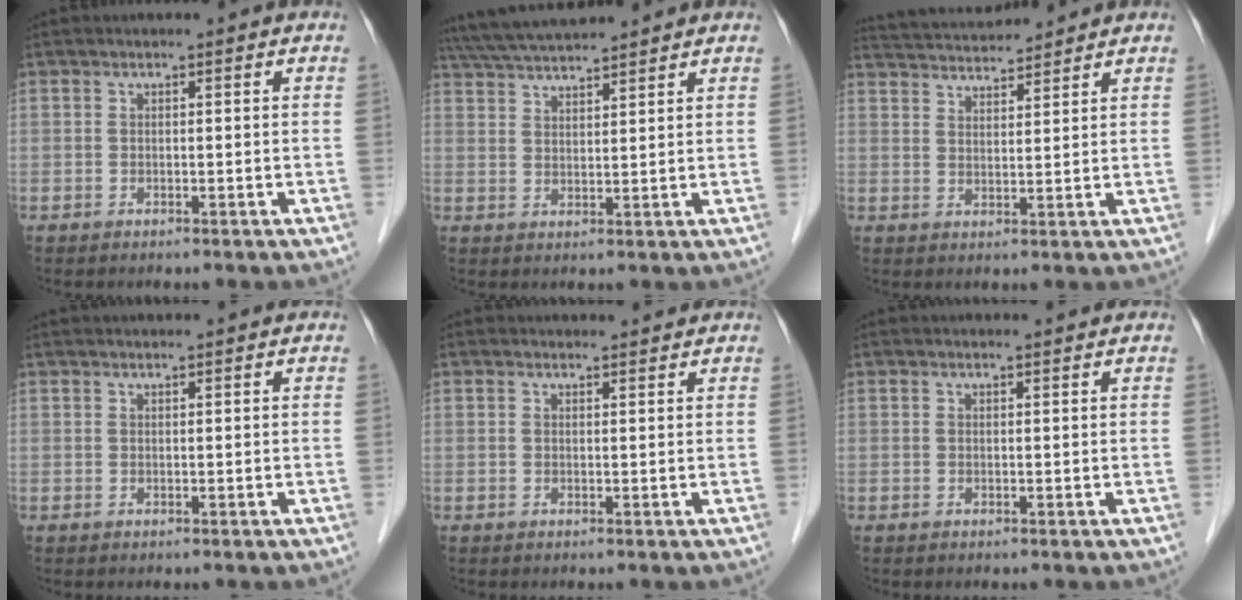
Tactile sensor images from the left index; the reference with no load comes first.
{"total": 9.2, "force": [8.6, 0.2, 3.3], "torque": [-0.068, 0.033, 0.147]}
{"total": 8.9, "force": [8.6, 0.6, 2.2], "torque": [-0.048, 0.026, 0.142]}
{"total": 0.9, "force": [0.9, -0.1, 0.2], "torque": [-0.006, 0.009, 0.018]}
{"total": 1.6, "force": [1.6, 0.3, -0.1], "torque": [-0.009, 0.000, 0.020]}
{"total": 0.7, "force": [0.7, 0.0, -0.1], "torque": [-0.008, -0.005, 0.008]}